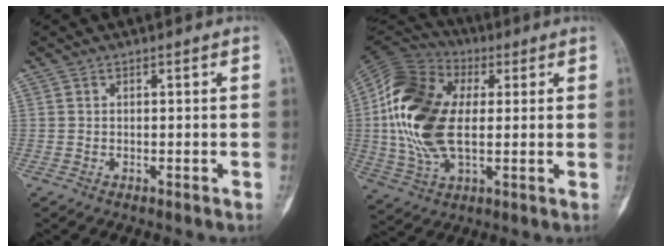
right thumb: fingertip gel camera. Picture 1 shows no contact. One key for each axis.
{"total": 20.6, "fx": 2.4, "fy": 11.9, "fz": 16.6, "tx": -0.337, "ty": 0.006, "tz": 0.037}